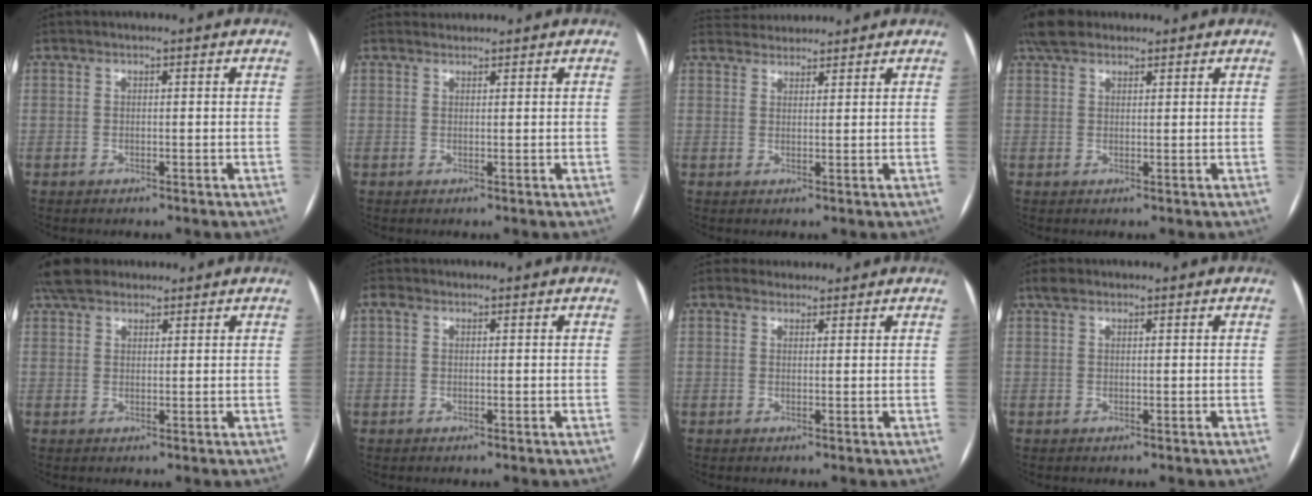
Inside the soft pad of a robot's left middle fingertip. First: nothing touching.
{"total": 1.1, "force": [1.0, 0.2, -0.4], "torque": [-0.004, 0.011, 0.020]}
{"total": 4.9, "force": [4.8, 1.0, 0.4], "torque": [-0.008, 0.032, 0.078]}
{"total": 4.7, "force": [3.7, 2.3, 1.9], "torque": [-0.043, 0.028, 0.071]}
{"total": 6.0, "force": [4.9, 2.7, 2.2], "torque": [-0.041, 0.031, 0.091]}
{"total": 1.0, "force": [0.4, 0.8, 0.6], "torque": [-0.015, 0.014, 0.006]}
{"total": 2.2, "force": [1.9, 1.2, -0.1], "torque": [0.008, 0.018, 0.026]}
{"total": 1.5, "force": [1.1, 0.7, 0.7], "torque": [-0.017, 0.016, 0.020]}